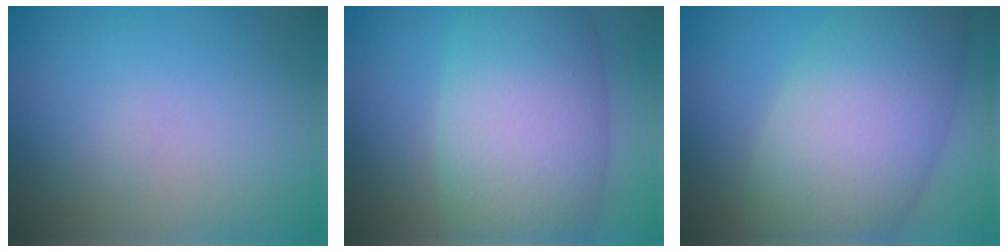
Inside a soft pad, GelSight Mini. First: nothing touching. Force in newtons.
{"total": 10.3, "press": 10.3, "slide": 0.3}
{"total": 11.1, "press": 11.1, "slide": 0.6}